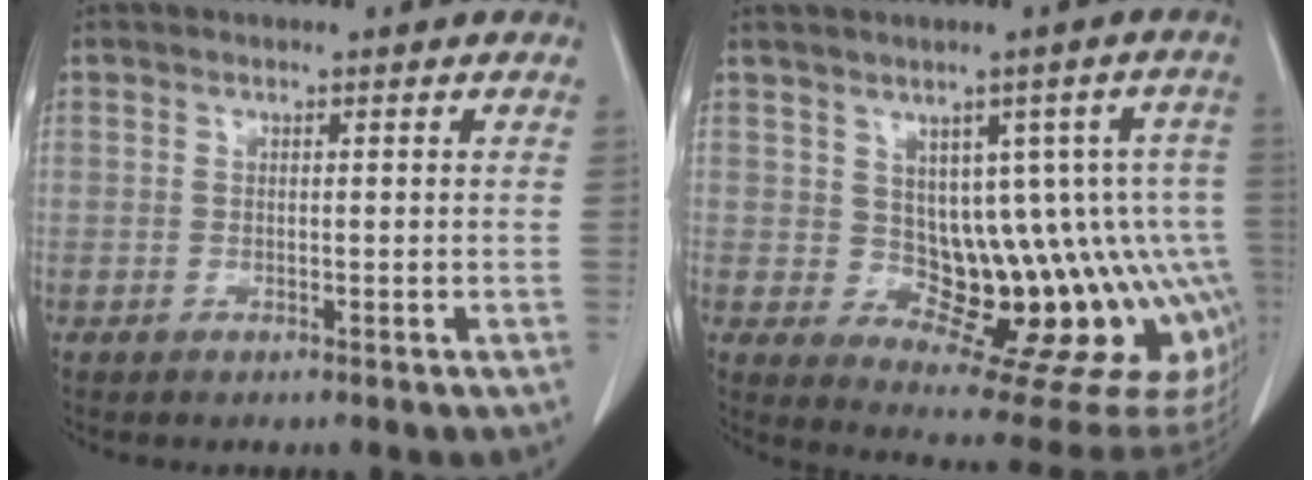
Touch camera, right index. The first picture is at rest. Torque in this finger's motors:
{"motor_torque": [0.60, 0.12, 0.44, 0.03]}